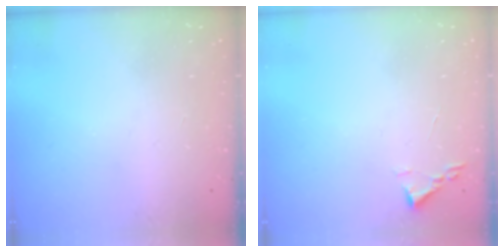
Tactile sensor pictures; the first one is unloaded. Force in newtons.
{"total": 1.8, "press": 1.7, "slide": 0.2}